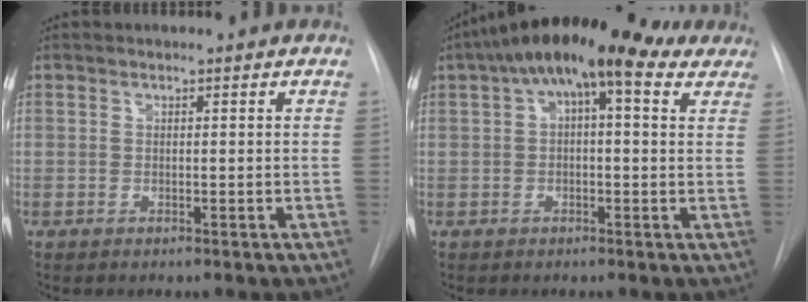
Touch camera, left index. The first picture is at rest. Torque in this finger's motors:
{"motor_torque": [0.00, -2.14, 0.15, 0.21]}